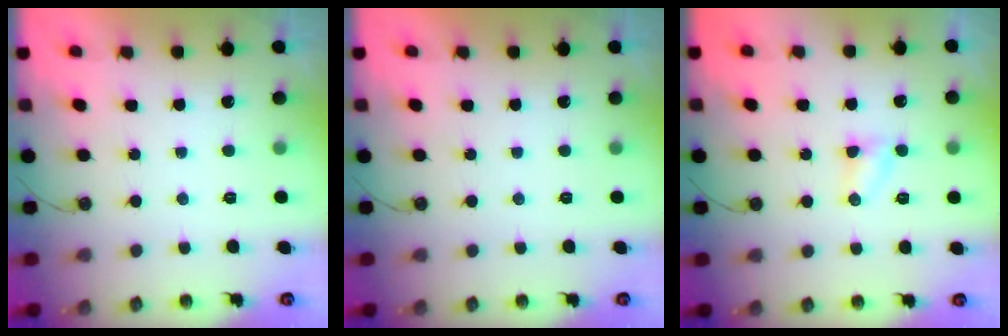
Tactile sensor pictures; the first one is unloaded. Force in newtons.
{"total": 0.0}
{"total": 3.0, "press": 3.0, "slide": 0.4}